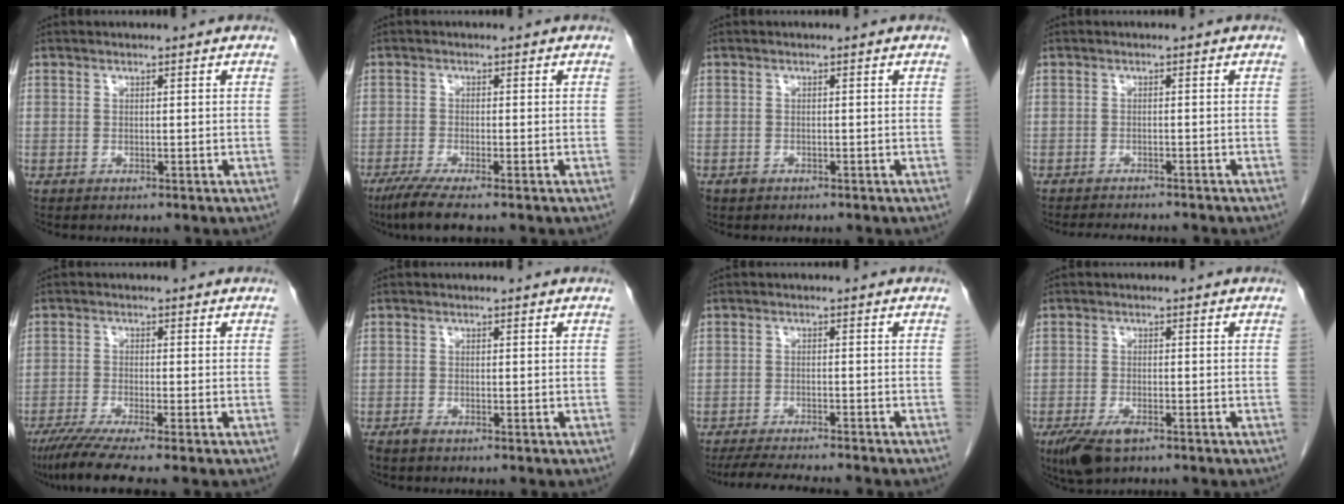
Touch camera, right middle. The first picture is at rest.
{"total": 4.8, "force": [-3.6, -0.2, 3.2], "torque": [-0.062, -0.016, -0.066]}
{"total": 0.8, "force": [-0.5, 0.6, 0.2], "torque": [-0.007, 0.001, -0.007]}
{"total": 5.9, "force": [-5.5, 0.9, 1.9], "torque": [-0.024, -0.009, -0.076]}
{"total": 7.1, "force": [-5.5, -0.7, 4.4], "torque": [-0.073, -0.024, -0.094]}
{"total": 1.0, "force": [-0.8, 0.1, 0.5], "torque": [-0.016, -0.003, -0.016]}
{"total": 10.2, "force": [-9.1, 0.6, 4.6], "torque": [-0.065, -0.018, -0.134]}
{"total": 5.2, "force": [-3.3, 1.9, 3.6], "torque": [-0.072, -0.010, -0.056]}